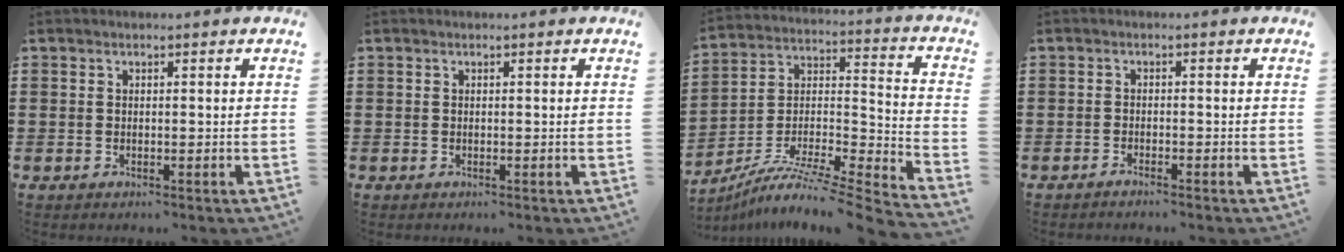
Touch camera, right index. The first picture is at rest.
{"total": 0.0}
{"total": 6.8, "force": [-5.6, 0.6, 3.8], "torque": [-0.071, -0.010, -0.116]}
{"total": 1.1, "force": [-1.1, -0.2, 0.2], "torque": [-0.004, 0.000, -0.021]}